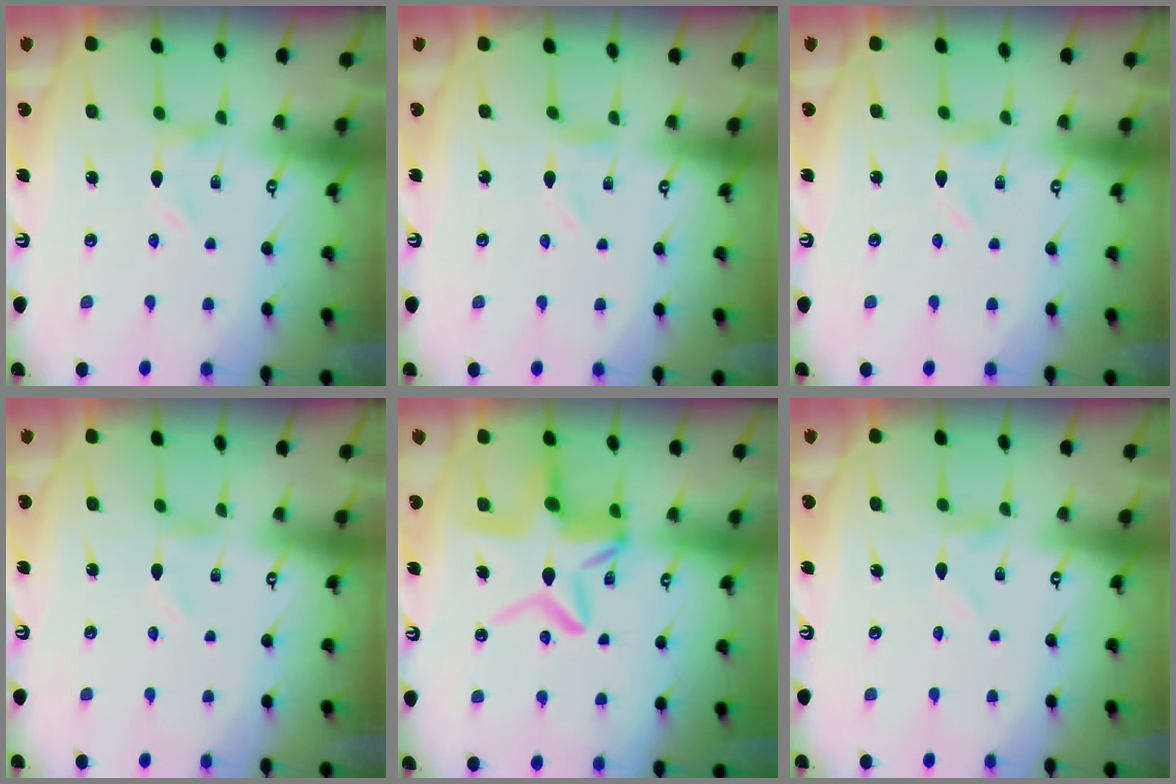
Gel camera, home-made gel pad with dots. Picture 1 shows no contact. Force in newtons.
{"total": 1.2, "press": 1.2, "slide": 0.2}
{"total": 0.0}
{"total": 0.0}
{"total": 12.7, "press": 12.7, "slide": 1.4}
{"total": 0.0}